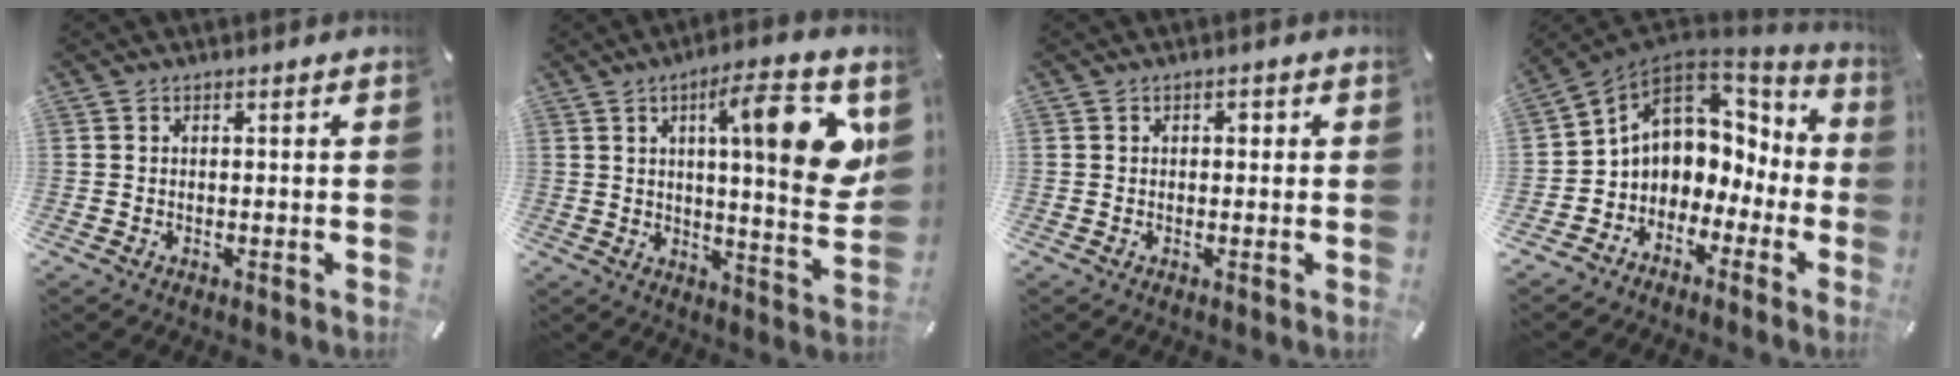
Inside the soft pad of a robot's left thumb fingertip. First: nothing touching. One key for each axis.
{"total": 17.8, "fx": 6.4, "fy": 4.0, "fz": 16.1, "tx": -0.233, "ty": -0.028, "tz": 0.086}
{"total": 1.3, "fx": 0.2, "fy": 0.9, "fz": 0.9, "tx": -0.011, "ty": 0.004, "tz": 0.000}
{"total": 9.7, "fx": 2.2, "fy": 8.5, "fz": 4.1, "tx": -0.083, "ty": -0.015, "tz": 0.047}